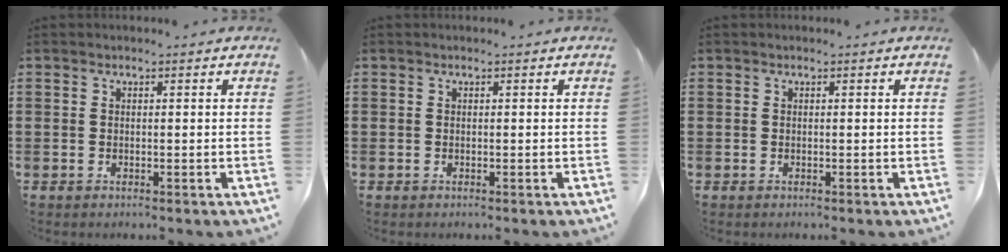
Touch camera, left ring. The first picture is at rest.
{"total": 0.0}
{"total": 0.0}